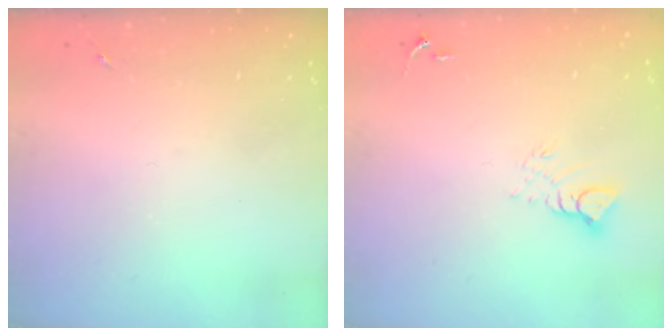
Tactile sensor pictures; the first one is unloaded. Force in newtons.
{"total": 5.3, "press": 5.3, "slide": 0.3}